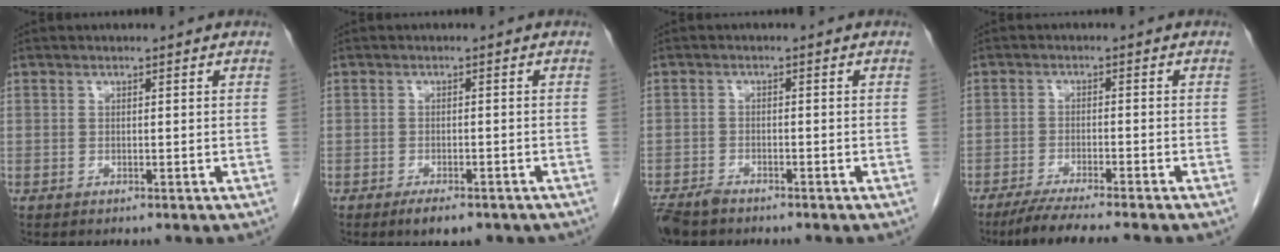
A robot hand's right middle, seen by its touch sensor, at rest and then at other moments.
{"total": 4.8, "force": [-3.5, 1.6, 2.8], "torque": [-0.035, -0.004, -0.045]}
{"total": 4.1, "force": [-3.5, 1.3, 1.7], "torque": [-0.033, -0.008, -0.062]}
{"total": 7.6, "force": [-6.4, -0.7, 4.0], "torque": [-0.052, -0.022, -0.104]}